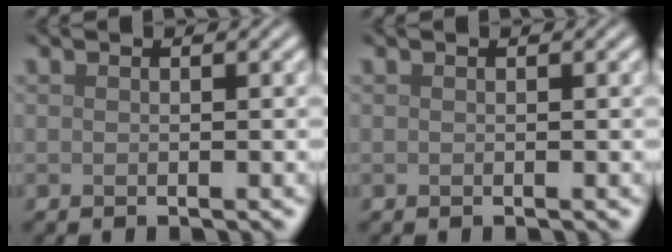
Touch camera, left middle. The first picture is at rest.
{"total": 0.0}